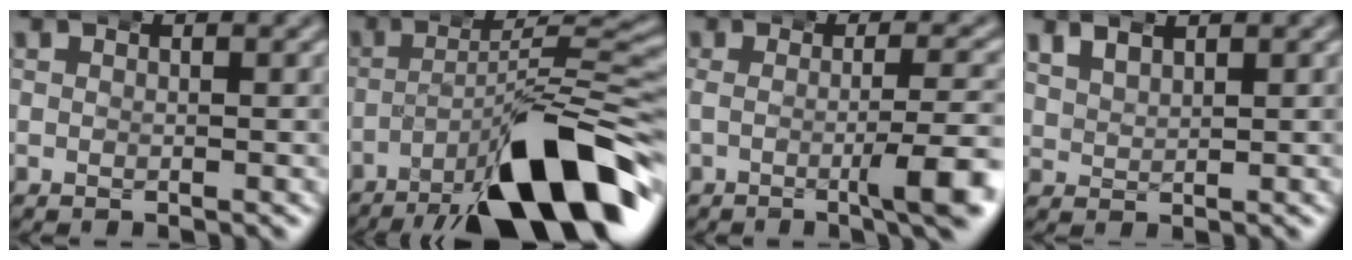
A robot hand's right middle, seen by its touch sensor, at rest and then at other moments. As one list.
[{"total": 11.1, "force": [-6.4, 1.8, 8.8], "torque": [-0.121, 0.016, -0.101]}, {"total": 5.7, "force": [-1.1, 1.3, 5.5], "torque": [-0.069, 0.012, -0.023]}, {"total": 2.4, "force": [1.4, 1.7, 0.9], "torque": [-0.028, -0.003, 0.030]}]